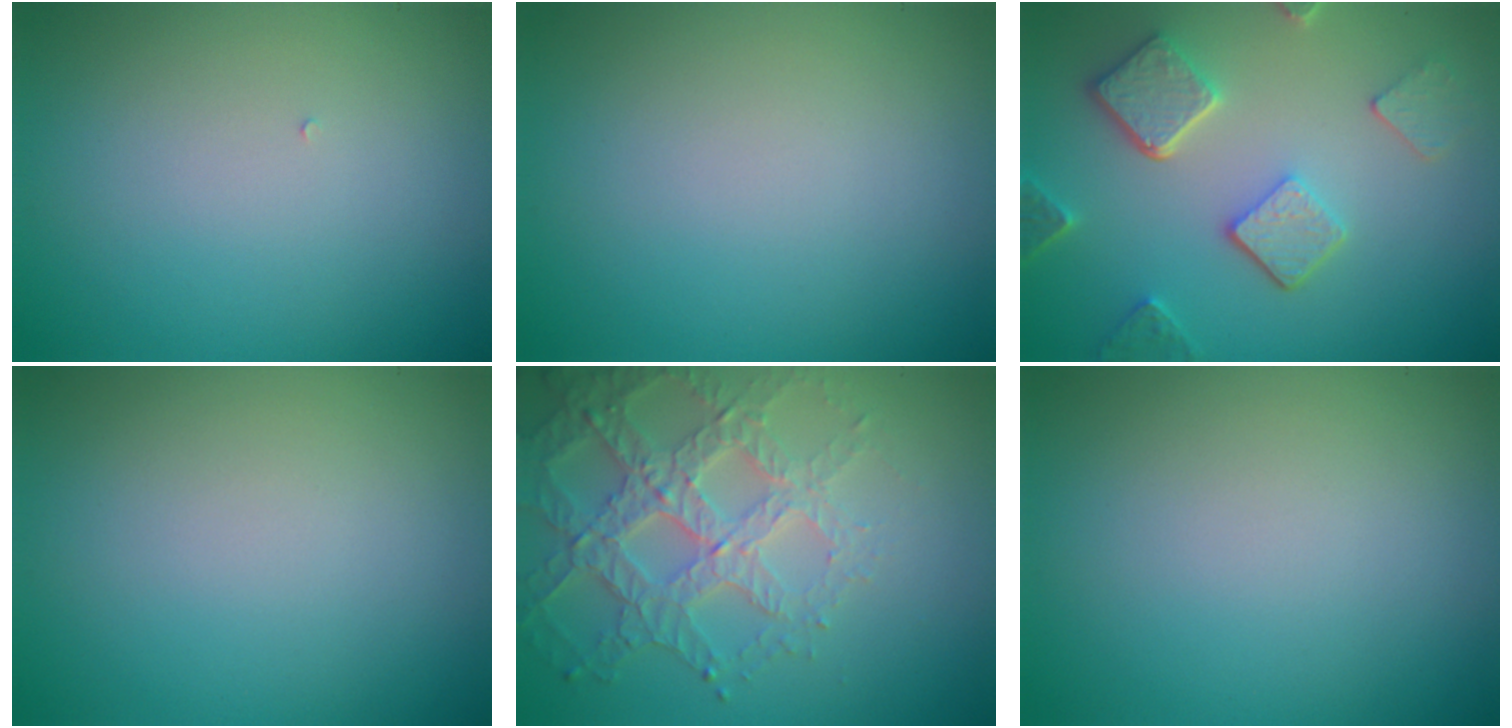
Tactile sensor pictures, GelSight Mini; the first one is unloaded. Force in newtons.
{"total": 0.0}
{"total": 5.0, "press": 3.9, "slide": 3.2}
{"total": 0.0}
{"total": 5.1, "press": 4.3, "slide": 2.7}
{"total": 0.0}